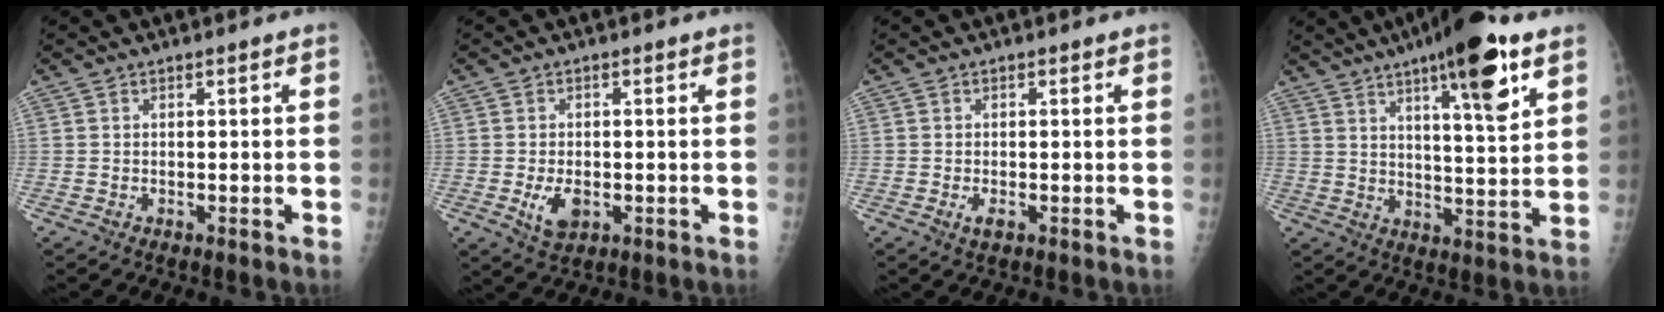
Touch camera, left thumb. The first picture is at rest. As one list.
[{"total": 4.9, "force": [-1.2, 3.0, 3.7], "torque": [-0.060, -0.005, -0.014]}, {"total": 1.6, "force": [-0.7, 0.6, 1.3], "torque": [-0.026, -0.002, -0.014]}, {"total": 15.6, "force": [8.7, 3.4, 12.5], "torque": [-0.170, -0.036, 0.129]}]